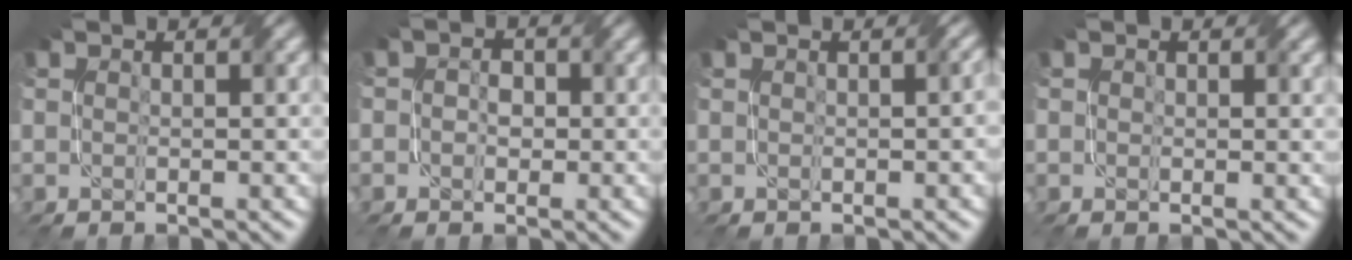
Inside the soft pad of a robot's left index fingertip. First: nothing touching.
{"total": 2.4, "force": [0.3, 2.1, 1.1], "torque": [0.000, 0.002, -0.016]}
{"total": 1.3, "force": [0.3, 0.5, 1.2], "torque": [-0.010, 0.005, 0.003]}
{"total": 1.1, "force": [0.5, 0.8, 0.5], "torque": [-0.002, -0.004, 0.009]}